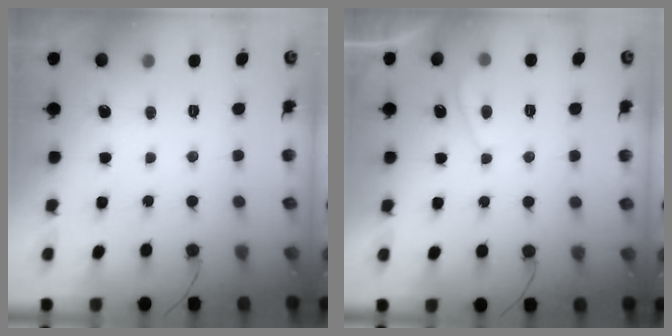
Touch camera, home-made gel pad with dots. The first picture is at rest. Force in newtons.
{"total": 2.4, "press": 2.3, "slide": 0.7}